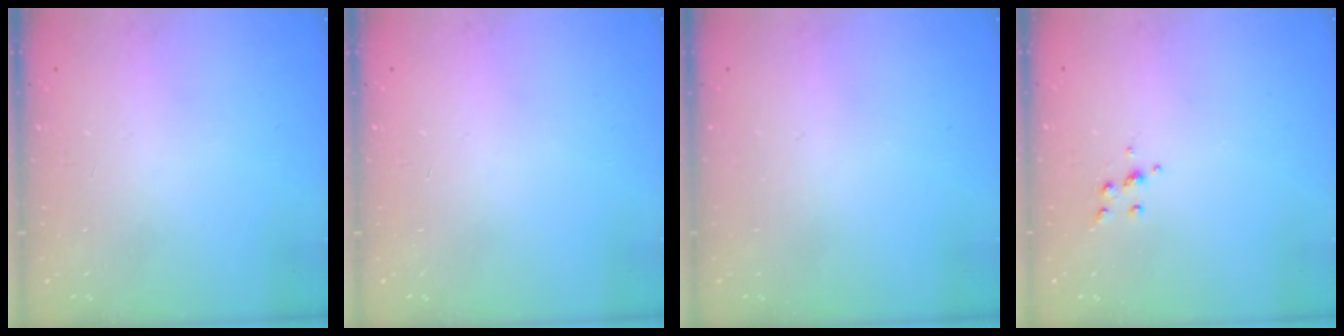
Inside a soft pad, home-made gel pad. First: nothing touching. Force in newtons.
{"total": 0.0}
{"total": 0.0}
{"total": 4.0, "press": 3.9, "slide": 0.9}